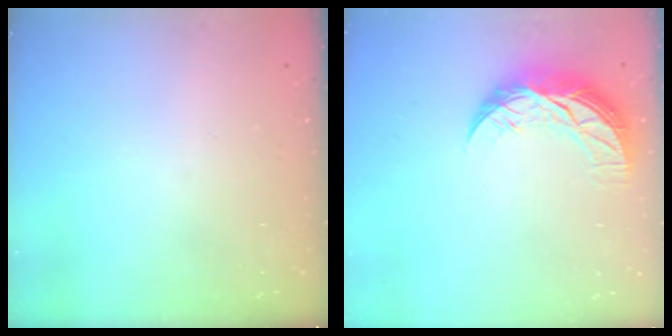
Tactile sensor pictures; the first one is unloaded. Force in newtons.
{"total": 10.1, "press": 10.0, "slide": 0.9}